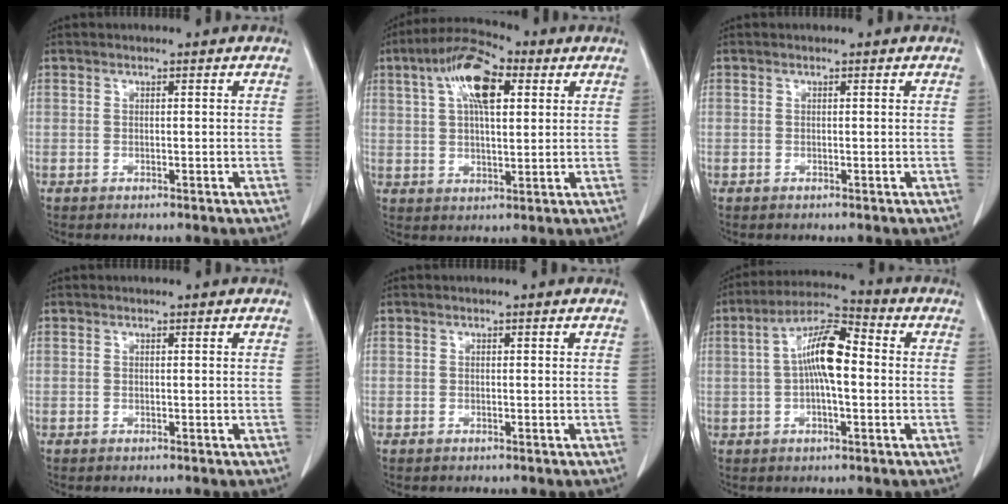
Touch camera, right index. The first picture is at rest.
{"total": 11.1, "force": [4.2, 3.9, 9.5], "torque": [-0.182, 0.026, 0.071]}
{"total": 0.0}
{"total": 0.0}
{"total": 0.0}
{"total": 9.6, "force": [0.4, 2.6, 9.2], "torque": [-0.176, 0.027, -0.001]}